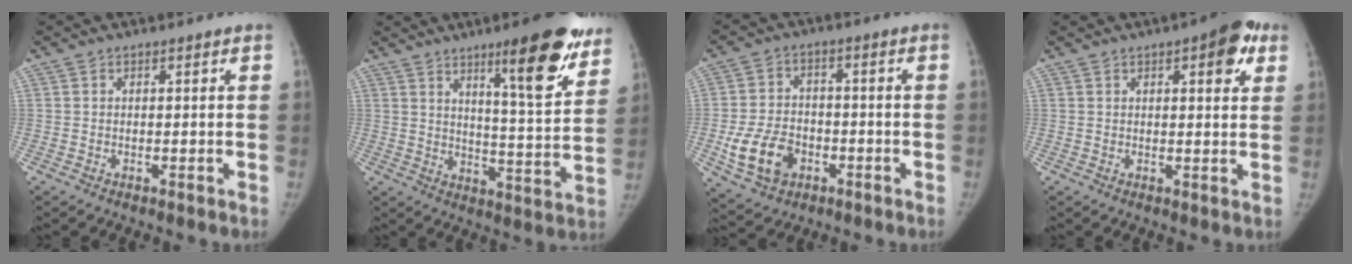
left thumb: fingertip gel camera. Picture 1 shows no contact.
{"total": 16.6, "force": [10.3, 3.2, 12.6], "torque": [-0.143, -0.061, 0.151]}
{"total": 10.4, "force": [-3.5, 7.6, 6.1], "torque": [-0.098, 0.015, -0.057]}
{"total": 7.6, "force": [3.6, 2.8, 6.1], "torque": [-0.054, -0.008, 0.038]}